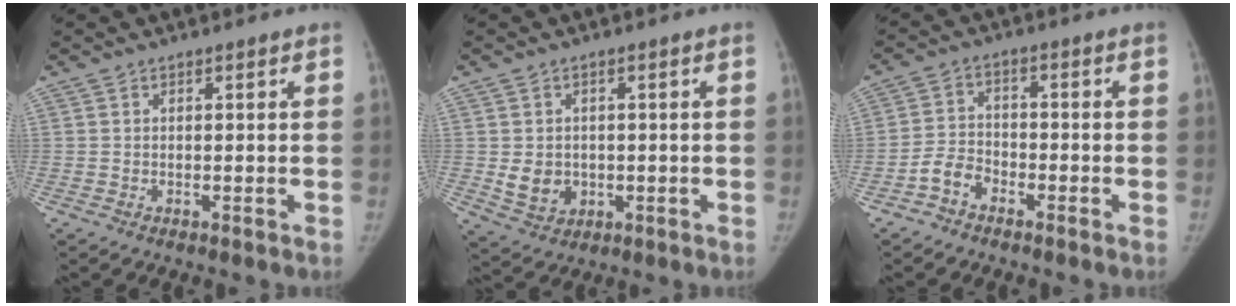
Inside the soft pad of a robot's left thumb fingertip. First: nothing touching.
{"total": 5.6, "force": [-0.3, 4.8, 2.9], "torque": [-0.030, -0.003, 0.010]}
{"total": 4.7, "force": [-3.0, 3.1, 1.9], "torque": [-0.028, 0.023, -0.062]}